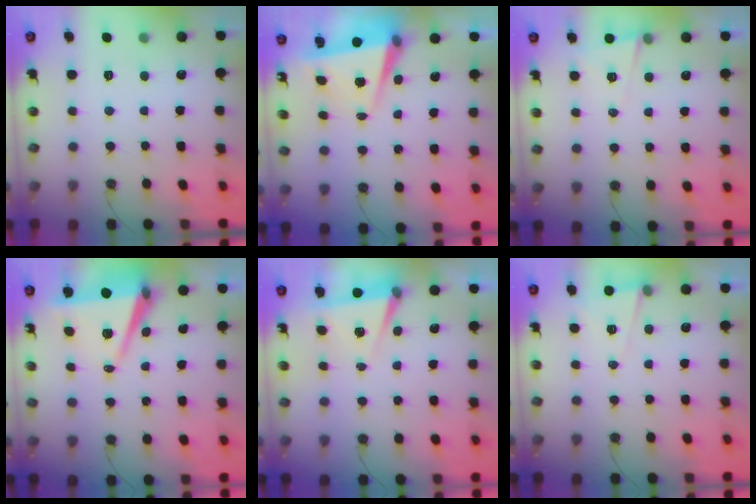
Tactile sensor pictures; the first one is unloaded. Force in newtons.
{"total": 5.0, "press": 4.8, "slide": 1.2}
{"total": 5.0, "press": 4.5, "slide": 2.1}
{"total": 7.2, "press": 5.7, "slide": 4.3}
{"total": 6.1, "press": 4.2, "slide": 4.3}
{"total": 5.2, "press": 3.8, "slide": 3.6}